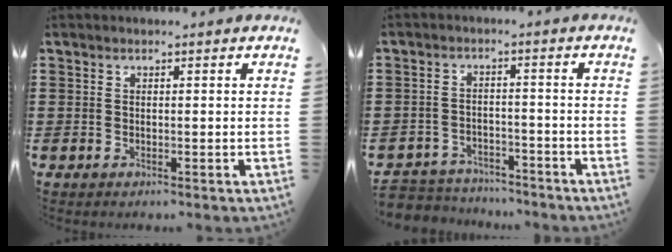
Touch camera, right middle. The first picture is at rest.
{"total": 4.2, "force": [-4.1, 0.9, -0.2], "torque": [-0.011, 0.001, -0.089]}